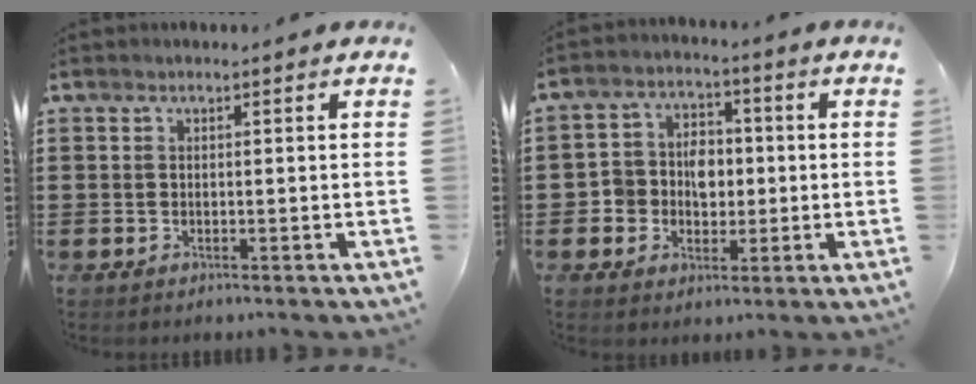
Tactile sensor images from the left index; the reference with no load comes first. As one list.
[{"total": 5.5, "force": [-0.6, 4.7, 2.7], "torque": [-0.066, 0.015, -0.013]}]